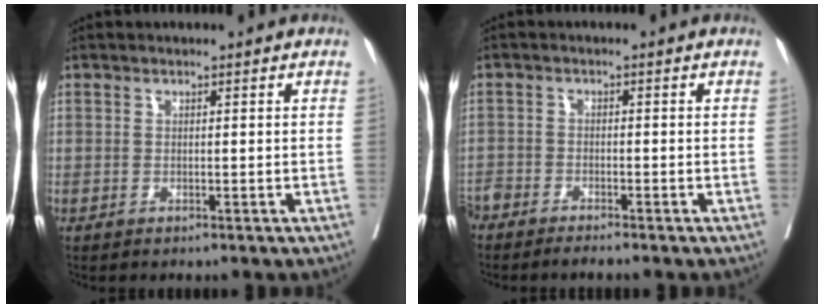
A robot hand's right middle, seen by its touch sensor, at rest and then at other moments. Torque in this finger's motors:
{"motor_torque": [1.08, -1.06, 0.29, 0.10]}